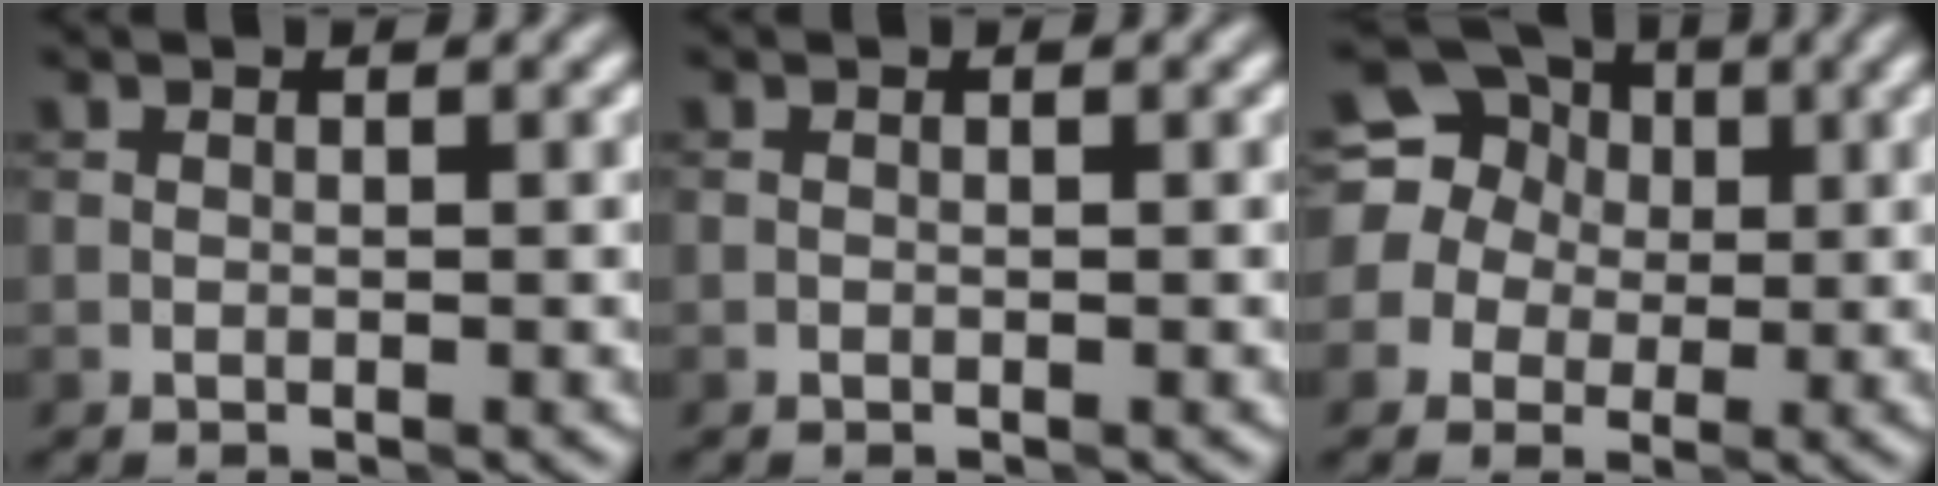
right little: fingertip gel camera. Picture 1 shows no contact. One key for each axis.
{"total": 0.0}
{"total": 14.4, "fx": 3.6, "fy": 13.1, "fz": 4.8, "tx": -0.150, "ty": 0.044, "tz": 0.035}